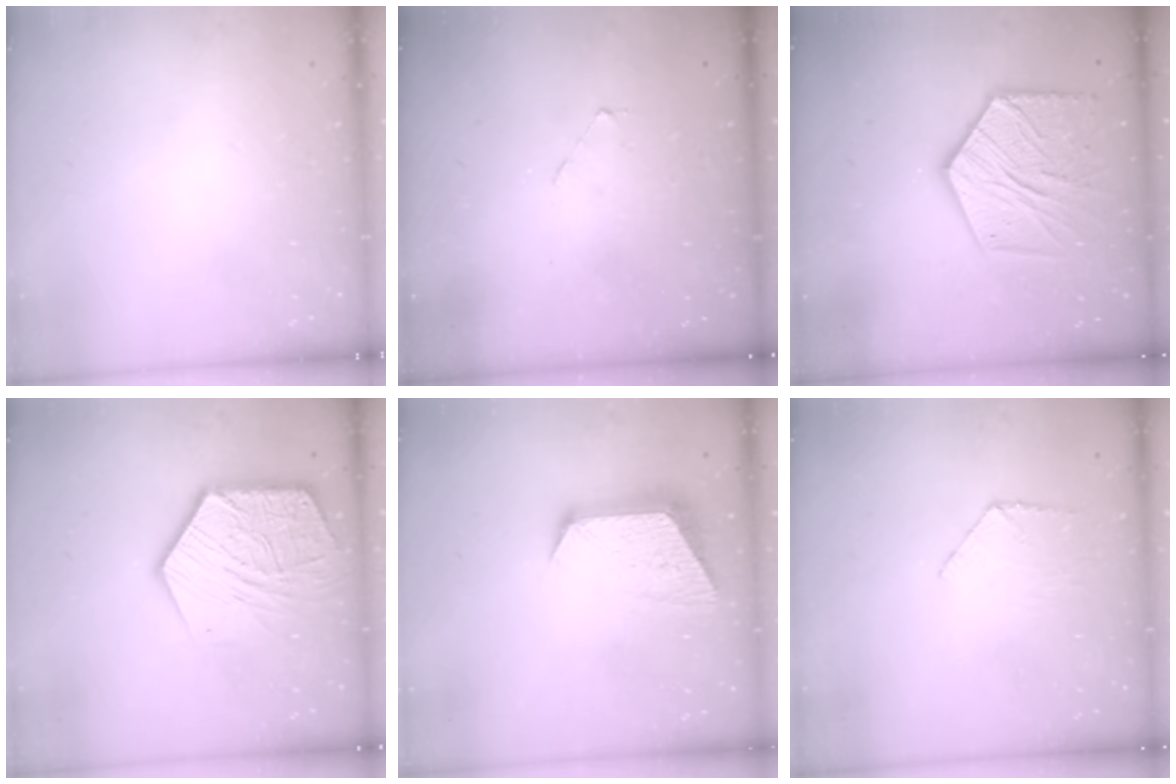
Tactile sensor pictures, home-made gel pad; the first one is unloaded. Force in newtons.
{"total": 1.9, "press": 1.9, "slide": 0.2}
{"total": 16.6, "press": 16.6, "slide": 1.6}
{"total": 16.6, "press": 16.6, "slide": 1.3}
{"total": 10.9, "press": 10.8, "slide": 1.0}
{"total": 6.1, "press": 6.1, "slide": 0.5}